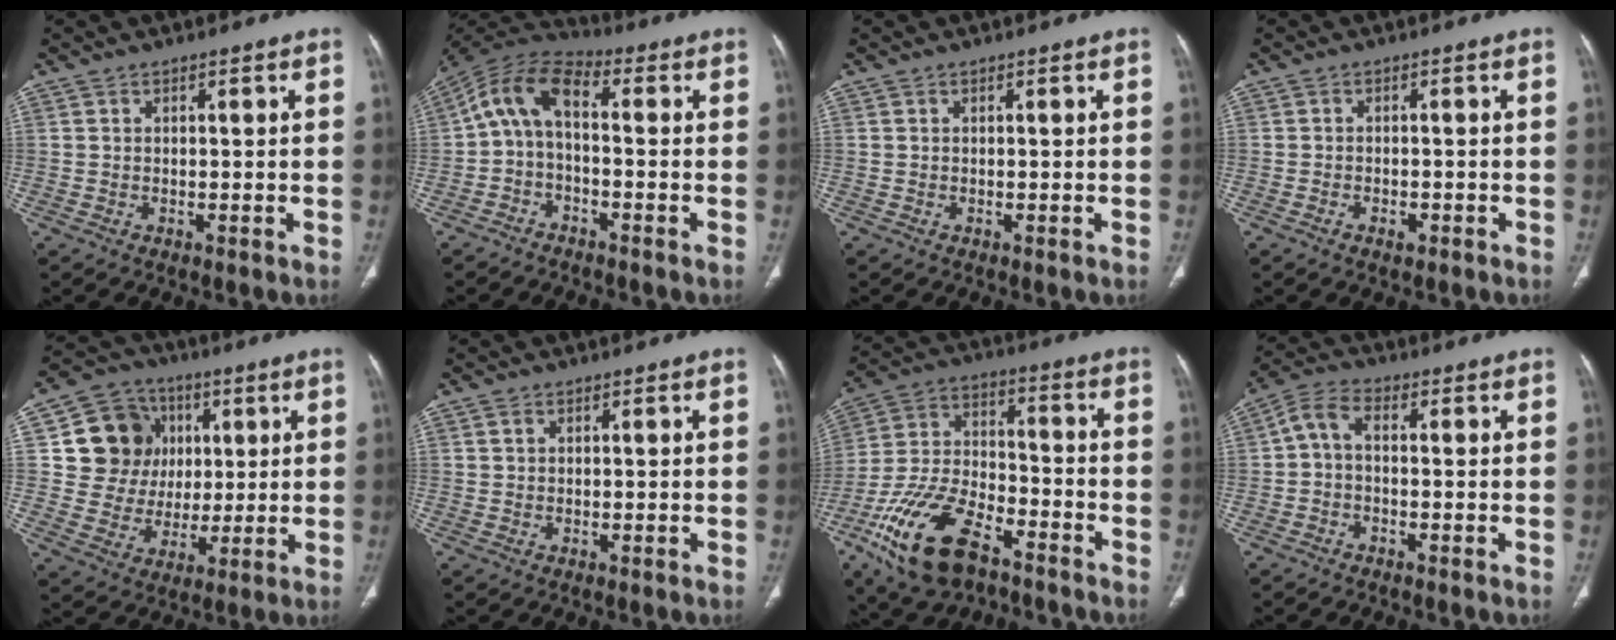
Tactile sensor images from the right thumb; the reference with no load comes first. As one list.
[{"total": 9.2, "force": [-0.7, 4.8, 7.8], "torque": [-0.144, 0.039, -0.028]}, {"total": 0.0}, {"total": 1.8, "force": [-1.0, 1.0, 1.1], "torque": [-0.021, 0.007, -0.015]}, {"total": 14.1, "force": [3.5, 12.8, 4.8], "torque": [-0.043, 0.007, 0.067]}, {"total": 0.7, "force": [0.3, 0.5, 0.4], "torque": [-0.008, 0.003, 0.007]}, {"total": 19.2, "force": [-11.0, 9.4, 12.7], "torque": [-0.250, 0.049, -0.201]}, {"total": 4.7, "force": [-0.3, 2.5, 4.0], "torque": [-0.078, 0.021, -0.017]}]